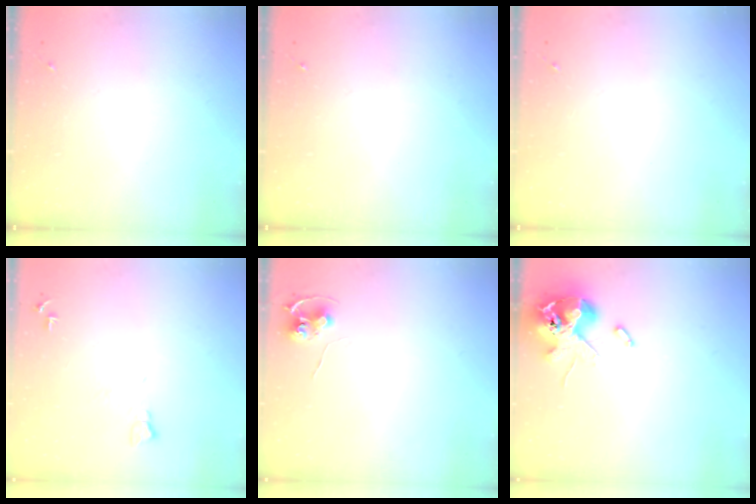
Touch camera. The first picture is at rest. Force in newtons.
{"total": 0.0}
{"total": 0.0}
{"total": 6.6, "press": 6.6, "slide": 0.7}
{"total": 6.9, "press": 6.9, "slide": 0.5}
{"total": 13.1, "press": 12.9, "slide": 2.2}